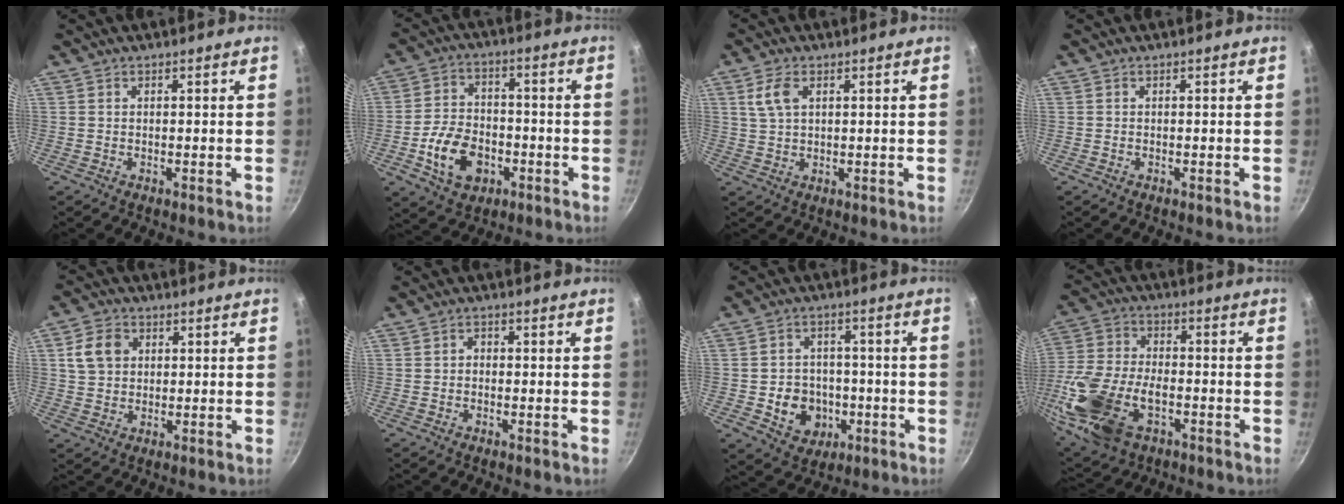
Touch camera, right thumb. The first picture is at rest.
{"total": 12.0, "force": [-4.1, 8.4, 7.5], "torque": [-0.112, 0.027, -0.071]}
{"total": 4.9, "force": [1.8, 2.8, 3.6], "torque": [-0.069, 0.002, 0.034]}
{"total": 0.0}
{"total": 6.8, "force": [1.8, 5.6, 3.6], "torque": [-0.048, 0.006, 0.029]}
{"total": 1.5, "force": [-0.2, 1.3, 0.8], "torque": [-0.011, 0.008, -0.007]}
{"total": 9.8, "force": [-2.6, 8.3, 4.5], "torque": [-0.037, 0.024, -0.032]}
{"total": 19.4, "force": [-6.4, 11.5, 14.3], "torque": [-0.303, 0.017, -0.121]}